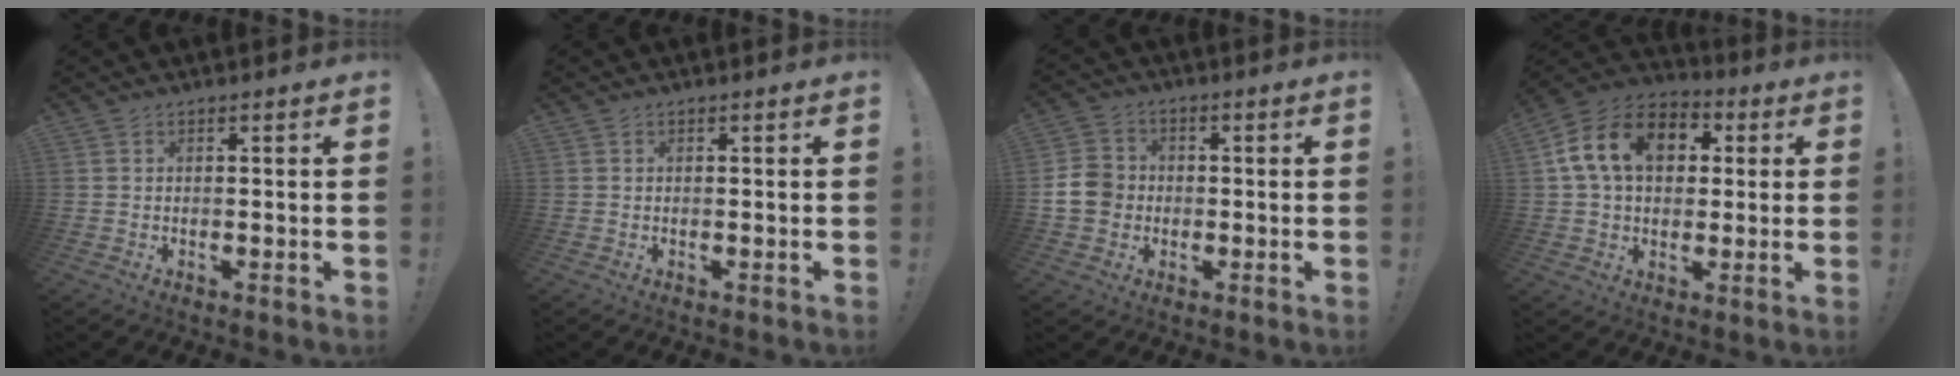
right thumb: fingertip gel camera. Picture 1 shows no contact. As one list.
[{"total": 0.0}, {"total": 9.0, "force": [-0.7, 8.0, 4.0], "torque": [-0.072, 0.013, -0.008]}, {"total": 16.4, "force": [4.5, 11.7, 10.6], "torque": [-0.177, 0.010, 0.085]}]